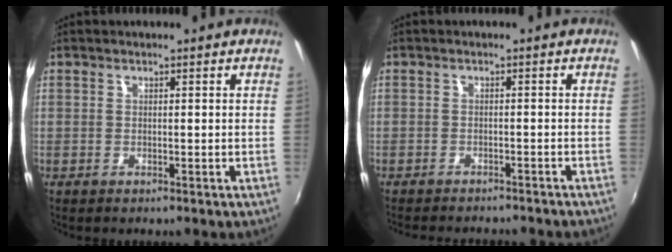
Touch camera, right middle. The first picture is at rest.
{"total": 8.2, "force": [-7.4, 1.5, 3.2], "torque": [-0.075, -0.017, -0.103]}